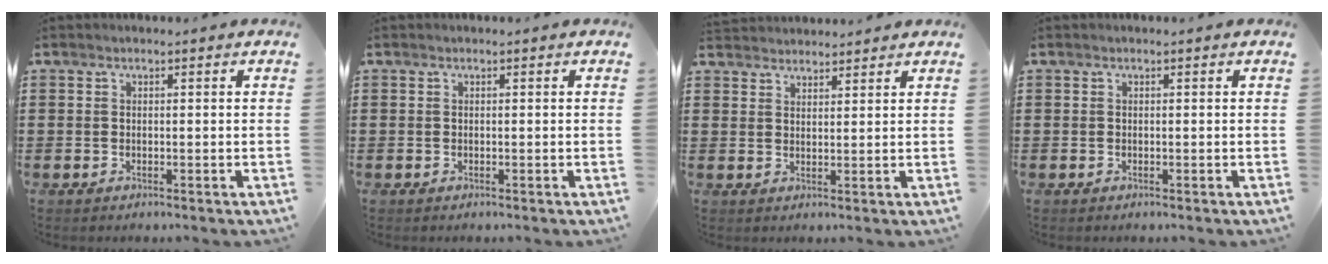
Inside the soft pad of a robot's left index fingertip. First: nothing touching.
{"total": 0.0}
{"total": 2.5, "force": [2.4, 0.4, -0.3], "torque": [-0.002, -0.004, 0.048]}
{"total": 0.0}